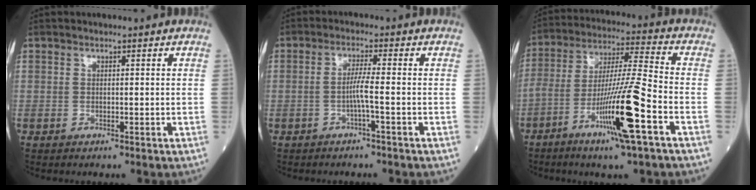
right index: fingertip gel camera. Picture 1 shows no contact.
{"total": 3.1, "force": [-0.9, -0.6, 2.9], "torque": [-0.054, 0.002, -0.019]}
{"total": 14.2, "force": [-6.3, -0.5, 12.7], "torque": [-0.241, -0.011, -0.115]}